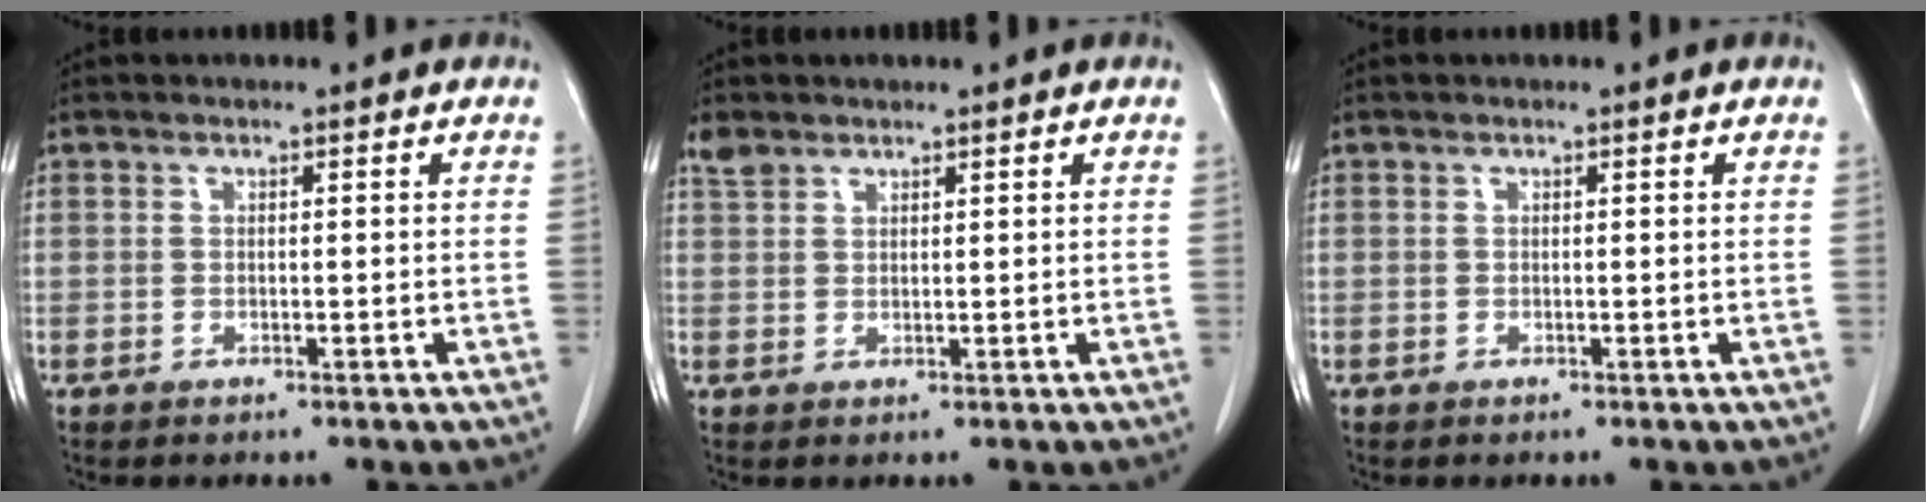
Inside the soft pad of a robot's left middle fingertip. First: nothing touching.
{"total": 2.2, "force": [1.8, 1.0, 0.5], "torque": [-0.016, 0.008, 0.038]}
{"total": 0.0}